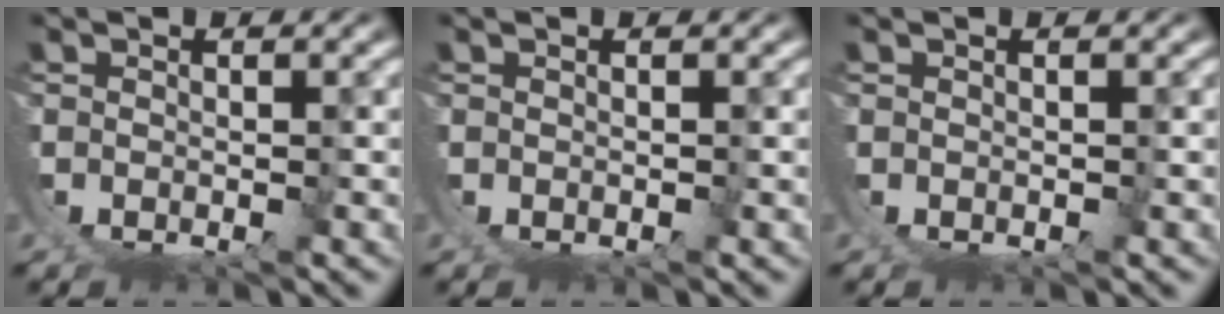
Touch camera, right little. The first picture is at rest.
{"total": 0.0}
{"total": 0.0}